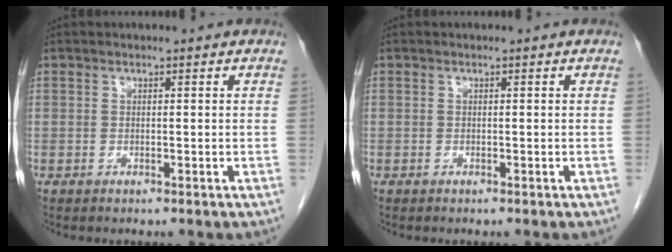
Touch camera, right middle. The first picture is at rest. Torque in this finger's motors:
{"motor_torque": [0.34, -0.51, -0.05, -0.08]}